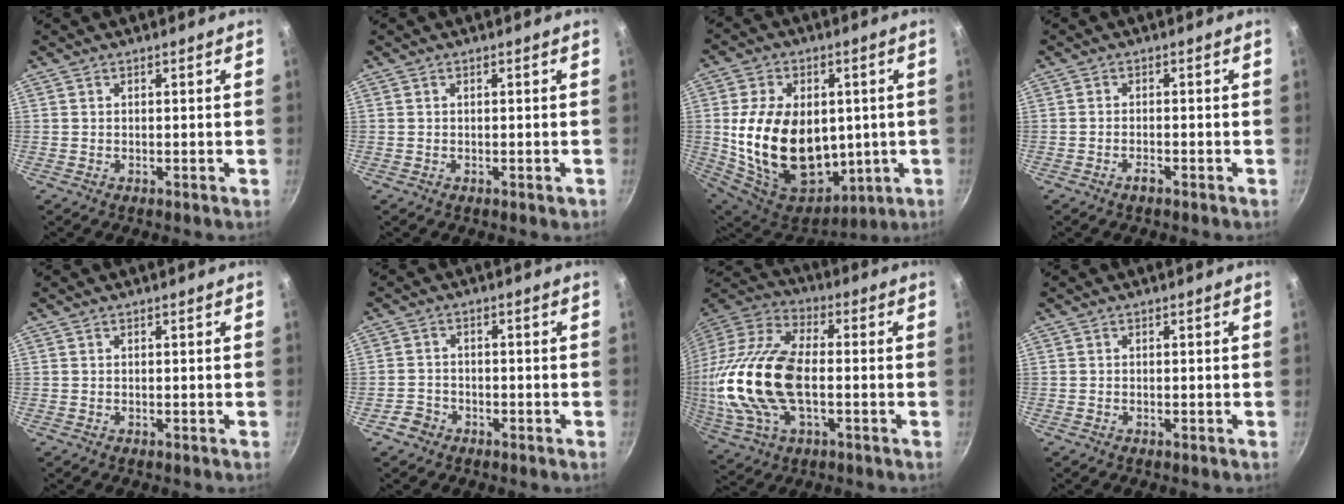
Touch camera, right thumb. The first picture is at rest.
{"total": 0.7, "force": [-0.2, 0.3, 0.6], "torque": [-0.006, 0.001, -0.002]}
{"total": 24.3, "force": [0.7, 16.8, 17.6], "torque": [-0.291, -0.012, 0.035]}
{"total": 1.4, "force": [-1.1, 0.3, 0.8], "torque": [-0.021, 0.010, -0.023]}
{"total": 0.0}
{"total": 3.1, "force": [-2.1, 2.3, 0.5], "torque": [-0.006, 0.027, -0.036]}
{"total": 23.6, "force": [-1.7, 12.7, 19.8], "torque": [-0.411, 0.027, -0.037]}
{"total": 0.0}